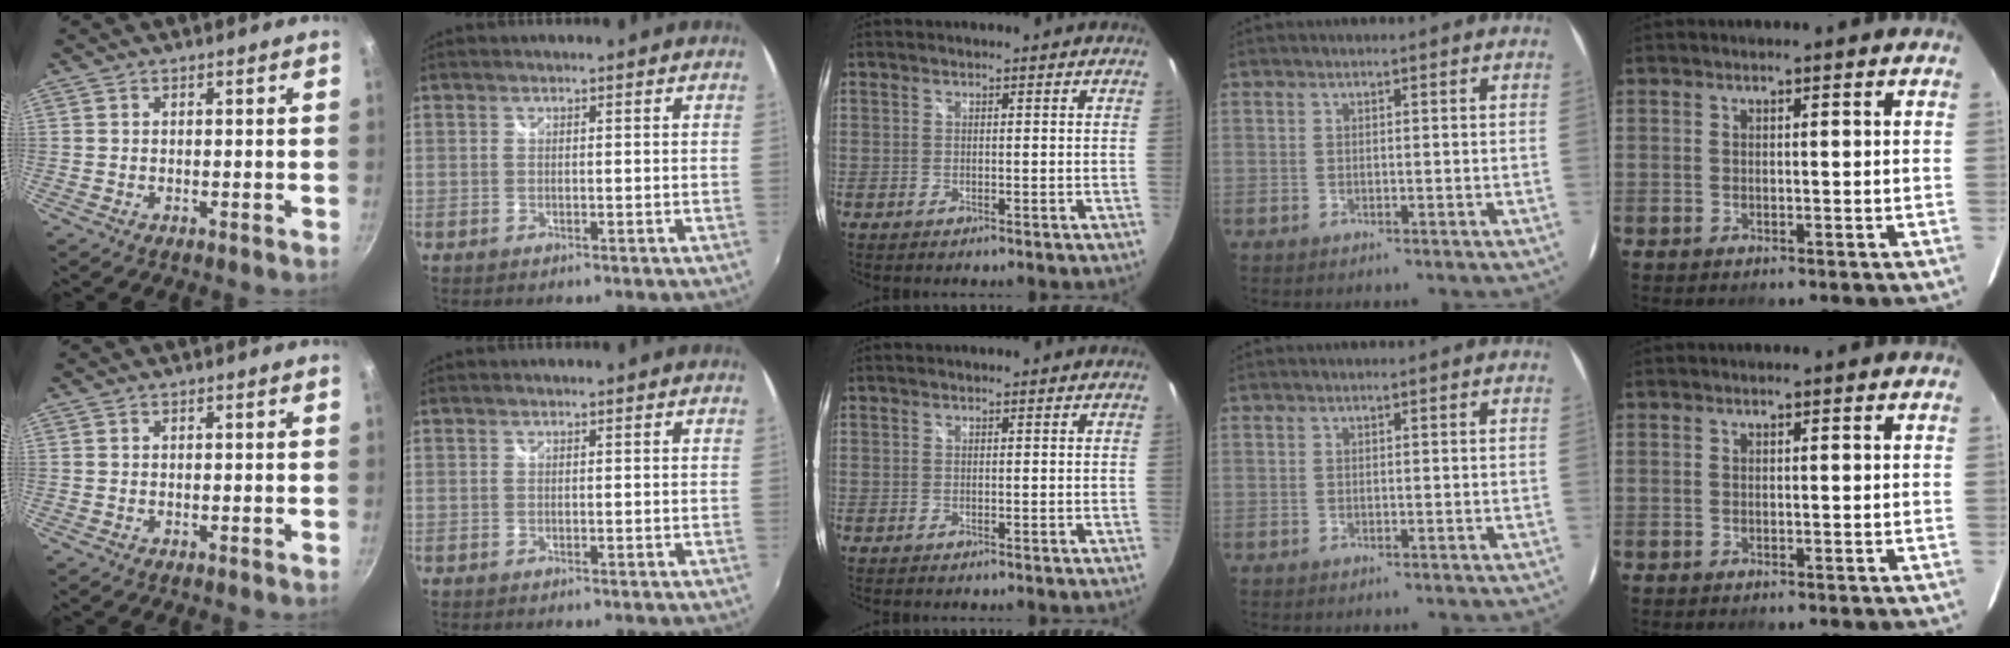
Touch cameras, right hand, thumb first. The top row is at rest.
{}